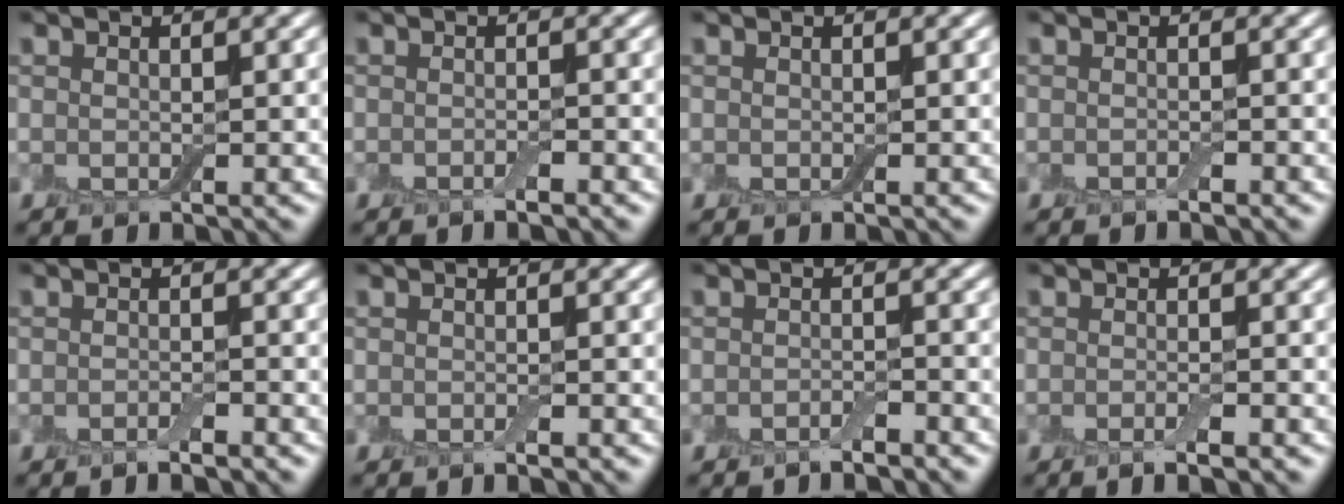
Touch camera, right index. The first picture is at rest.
{"total": 1.0, "force": [-0.6, 0.1, 0.7], "torque": [-0.012, -0.002, -0.011]}
{"total": 0.0}
{"total": 0.5, "force": [-0.4, 0.1, 0.4], "torque": [-0.006, 0.000, -0.007]}
{"total": 1.1, "force": [-0.8, 0.1, 0.8], "torque": [-0.014, -0.003, -0.015]}
{"total": 0.7, "force": [-0.3, 0.0, 0.6], "torque": [-0.010, -0.002, -0.006]}
{"total": 1.2, "force": [-0.9, 0.2, 0.7], "torque": [-0.012, 0.000, -0.018]}
{"total": 1.8, "force": [-0.8, 0.3, 1.6], "torque": [-0.022, -0.004, -0.015]}